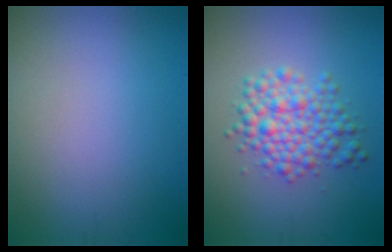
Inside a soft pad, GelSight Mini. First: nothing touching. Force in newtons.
{"total": 4.5, "press": 4.5, "slide": 0.1}